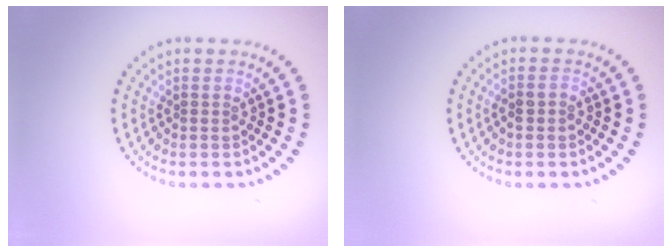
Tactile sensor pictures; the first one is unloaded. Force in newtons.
{"total": 1.0, "press": 0.9, "slide": 0.4}